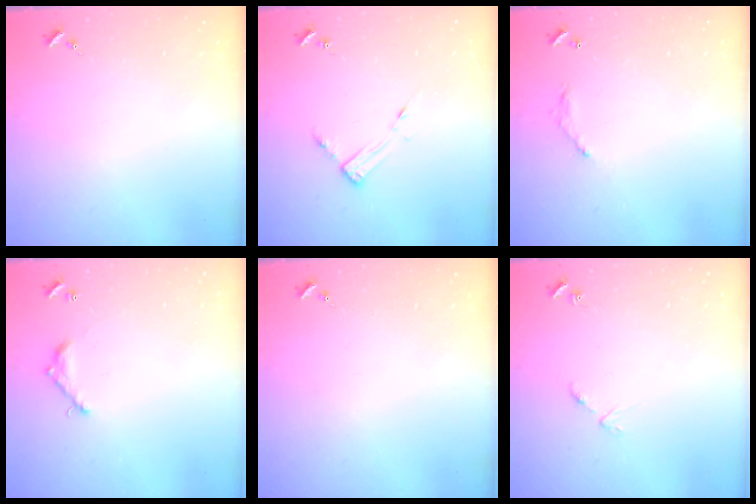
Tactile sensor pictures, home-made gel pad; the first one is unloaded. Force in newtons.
{"total": 3.5, "press": 3.5, "slide": 0.4}
{"total": 6.2, "press": 6.2, "slide": 0.4}
{"total": 7.3, "press": 7.3, "slide": 0.6}
{"total": 0.0}
{"total": 3.8, "press": 3.8, "slide": 0.5}